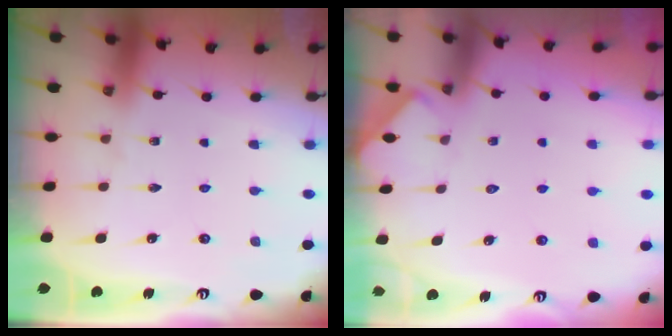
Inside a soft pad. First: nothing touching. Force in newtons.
{"total": 3.0, "press": 3.0, "slide": 0.4}